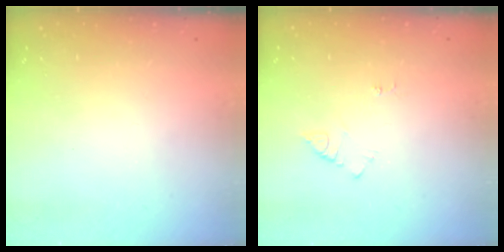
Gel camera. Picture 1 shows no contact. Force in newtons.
{"total": 4.2, "press": 4.2, "slide": 0.4}